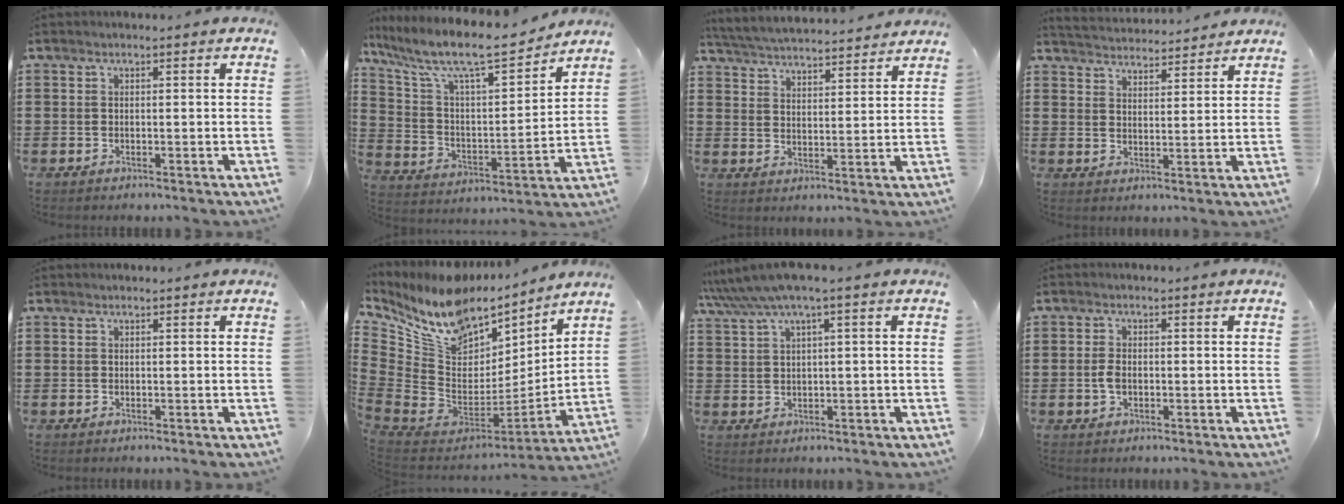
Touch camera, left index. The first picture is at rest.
{"total": 10.3, "force": [8.5, 1.8, 5.5], "torque": [-0.136, -0.056, 0.139]}
{"total": 4.5, "force": [4.5, -0.1, 0.5], "torque": [-0.031, -0.029, 0.075]}
{"total": 3.6, "force": [3.6, 0.0, -0.2], "torque": [-0.010, -0.019, 0.063]}
{"total": 0.0}
{"total": 11.5, "force": [8.3, 6.3, 4.8], "torque": [-0.144, -0.064, 0.150]}
{"total": 3.8, "force": [2.0, 0.1, 3.2], "torque": [-0.073, -0.008, 0.033]}
{"total": 2.3, "force": [-0.3, 1.2, 1.9], "torque": [-0.045, 0.000, -0.007]}